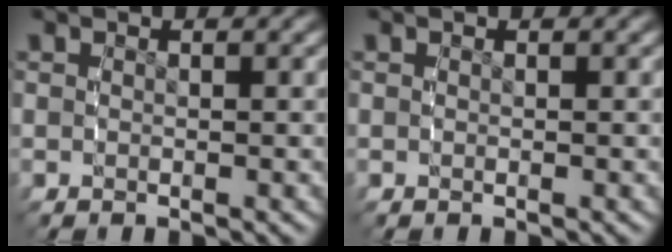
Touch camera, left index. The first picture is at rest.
{"total": 0.0}